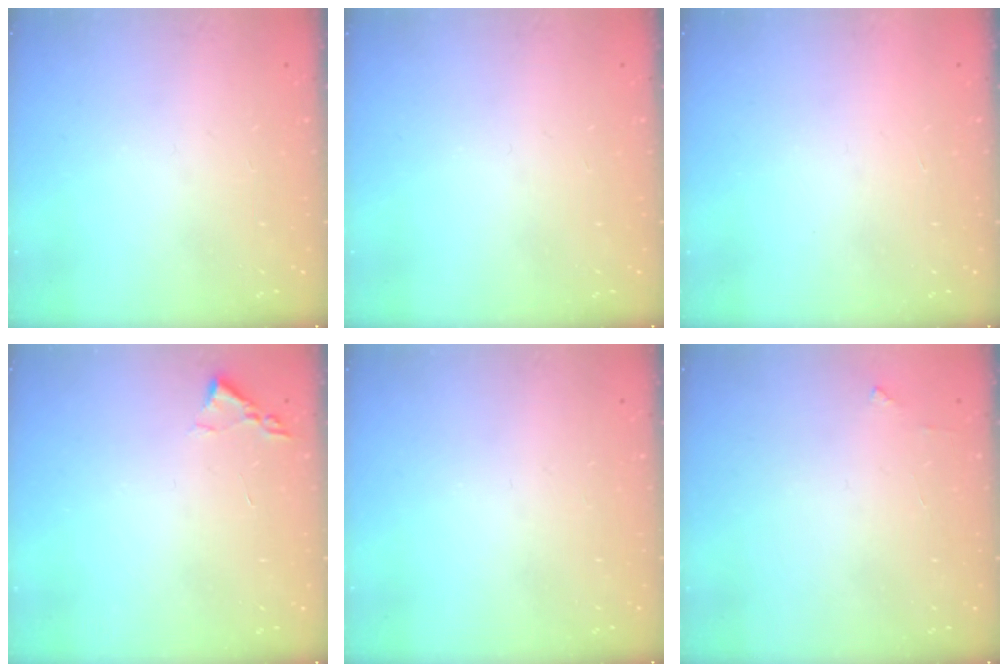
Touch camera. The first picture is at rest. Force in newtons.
{"total": 0.0}
{"total": 1.5, "press": 1.5, "slide": 0.1}
{"total": 1.8, "press": 1.8, "slide": 0.3}
{"total": 0.0}
{"total": 2.6, "press": 2.6, "slide": 0.2}